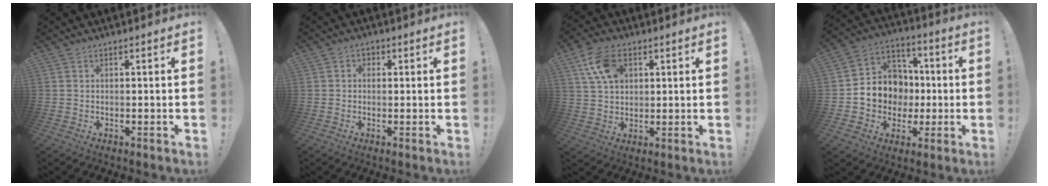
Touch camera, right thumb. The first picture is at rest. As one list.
[{"total": 2.0, "force": [-0.3, 1.7, 1.0], "torque": [-0.015, 0.008, -0.006]}, {"total": 11.3, "force": [4.5, 7.4, 7.2], "torque": [-0.123, -0.004, 0.086]}, {"total": 11.9, "force": [-1.6, 11.1, 3.7], "torque": [-0.036, 0.013, -0.011]}]